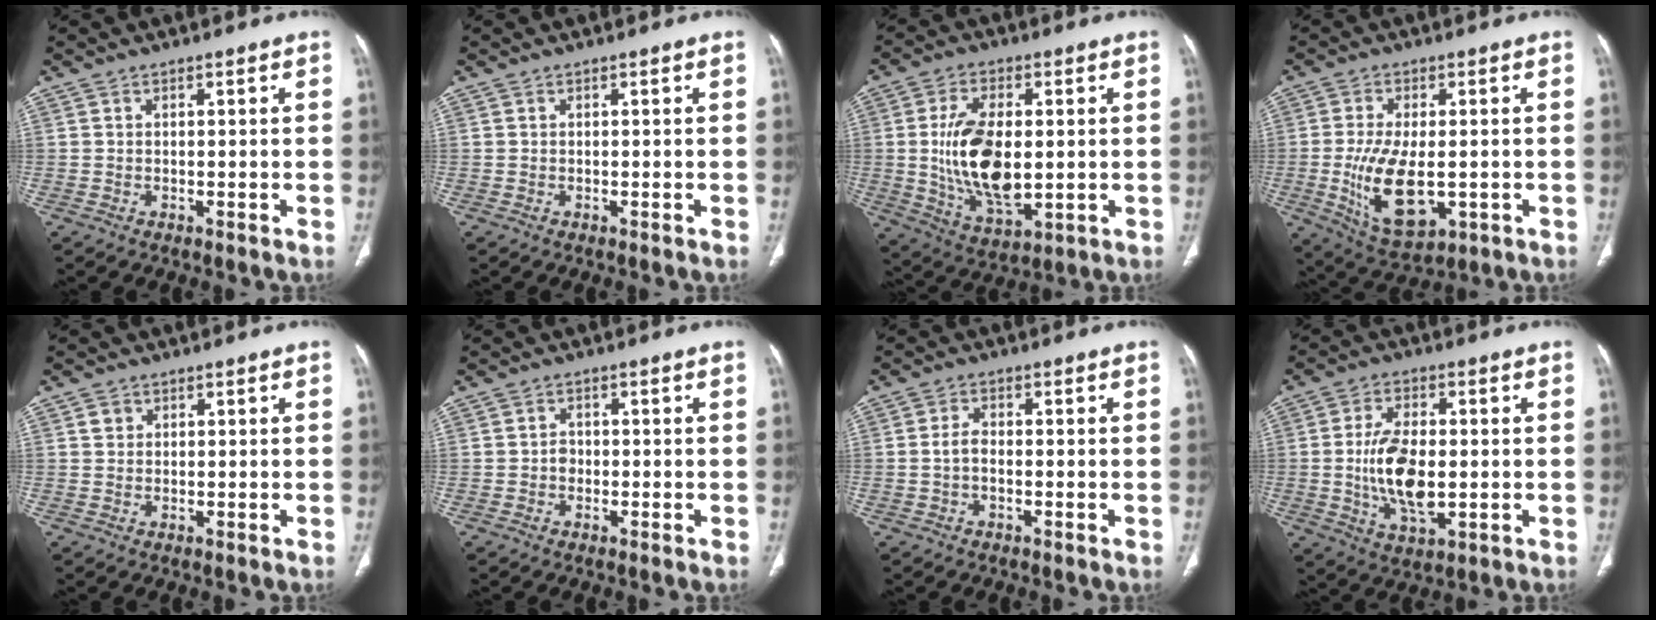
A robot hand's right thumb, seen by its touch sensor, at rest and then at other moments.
{"total": 0.0}
{"total": 15.2, "force": [0.3, 7.9, 13.0], "torque": [-0.239, -0.015, 0.015]}
{"total": 12.8, "force": [-2.2, 6.4, 10.9], "torque": [-0.198, -0.016, -0.023]}
{"total": 1.6, "force": [0.7, 1.4, 0.4], "torque": [0.001, -0.001, 0.009]}
{"total": 1.5, "force": [-0.4, 1.3, 0.7], "torque": [-0.002, 0.007, -0.010]}
{"total": 2.7, "force": [-0.5, 1.5, 2.2], "torque": [-0.045, 0.008, -0.012]}
{"total": 11.5, "force": [-0.8, 5.7, 10.0], "torque": [-0.189, -0.005, -0.010]}